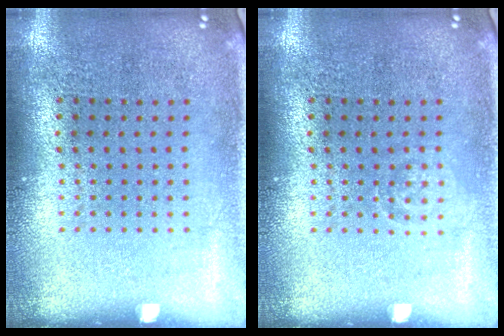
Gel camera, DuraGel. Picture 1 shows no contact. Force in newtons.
{"total": 0.7, "press": 0.7, "slide": 0.2}